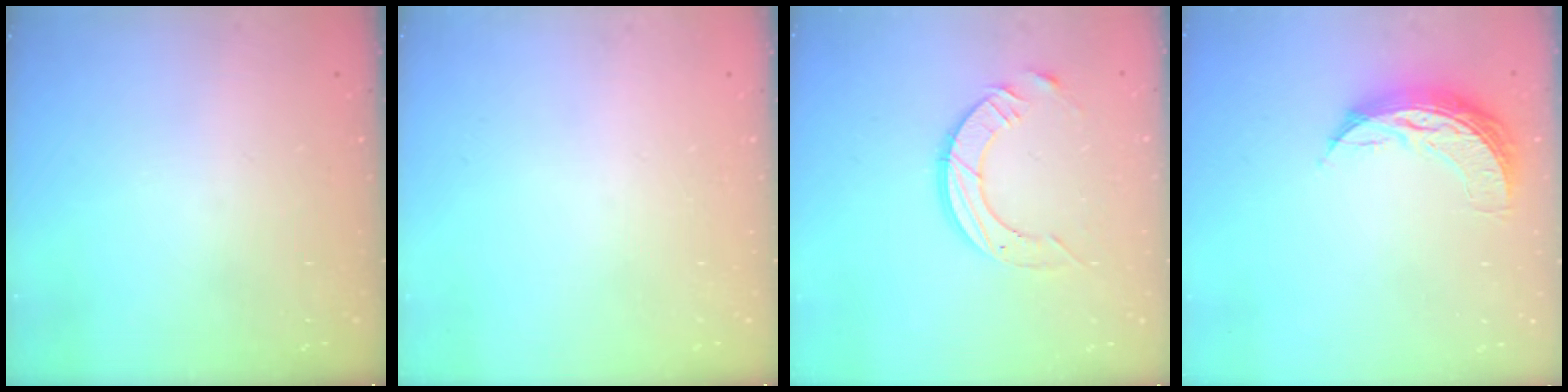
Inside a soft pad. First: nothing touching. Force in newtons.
{"total": 0.0}
{"total": 10.4, "press": 10.3, "slide": 0.9}
{"total": 8.6, "press": 8.5, "slide": 0.5}